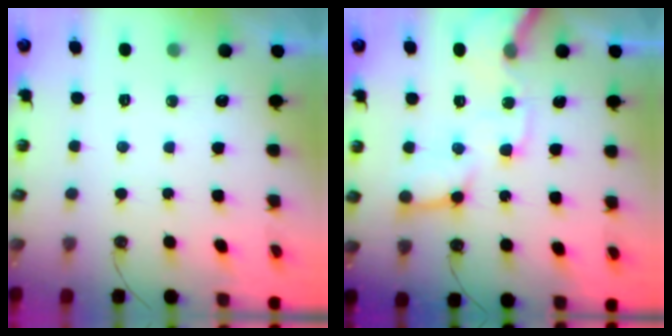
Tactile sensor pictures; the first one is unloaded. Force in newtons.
{"total": 15.6, "press": 15.4, "slide": 2.4}